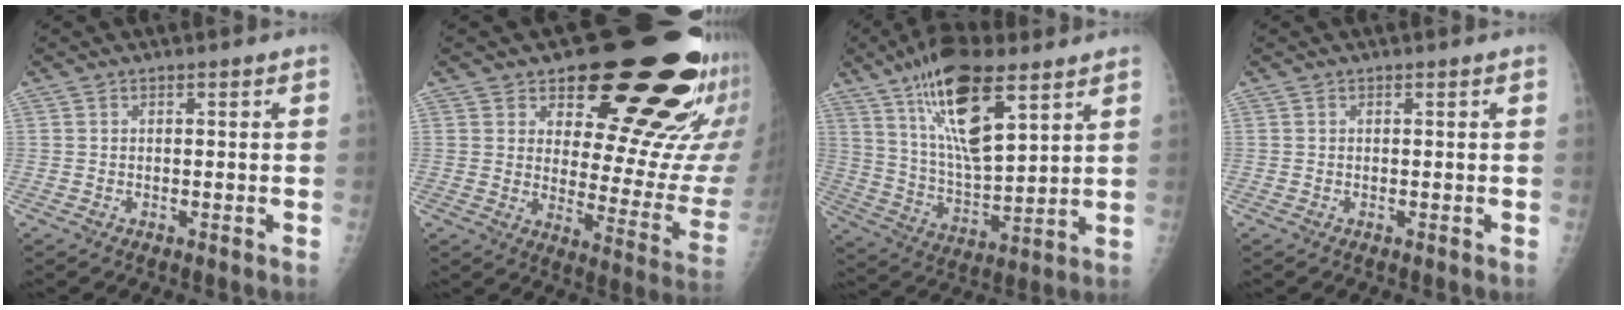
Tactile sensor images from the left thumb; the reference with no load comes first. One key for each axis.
{"total": 24.8, "fx": 16.3, "fy": 9.1, "fz": 16.4, "tx": -0.170, "ty": -0.100, "tz": 0.214}
{"total": 17.6, "fx": 9.8, "fy": 6.2, "fz": 13.3, "tx": -0.217, "ty": -0.045, "tz": 0.184}
{"total": 0.0}